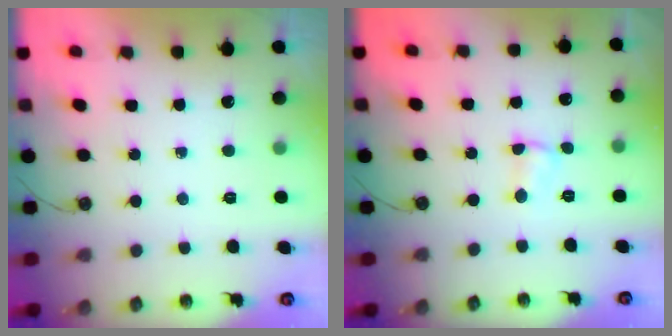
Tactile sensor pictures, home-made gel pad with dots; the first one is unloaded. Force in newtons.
{"total": 2.6, "press": 2.6, "slide": 0.4}